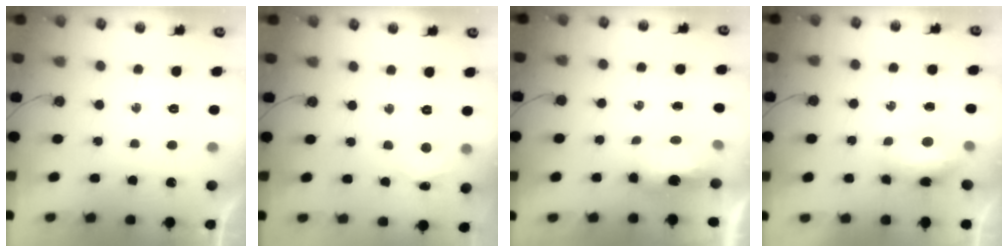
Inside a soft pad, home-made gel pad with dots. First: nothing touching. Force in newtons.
{"total": 4.7, "press": 4.6, "slide": 0.5}
{"total": 14.9, "press": 8.9, "slide": 11.9}
{"total": 10.4, "press": 8.7, "slide": 5.7}